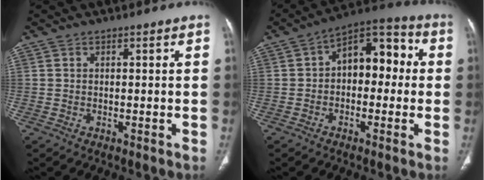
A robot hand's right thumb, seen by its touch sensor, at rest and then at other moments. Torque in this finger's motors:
{"motor_torque": [0.09, 0.81, -0.19, -0.19, 0.15]}